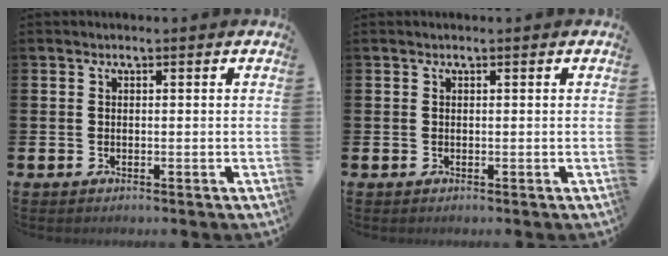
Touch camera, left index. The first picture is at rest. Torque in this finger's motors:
{"motor_torque": [0.15, -0.06, -0.09, 0.00]}